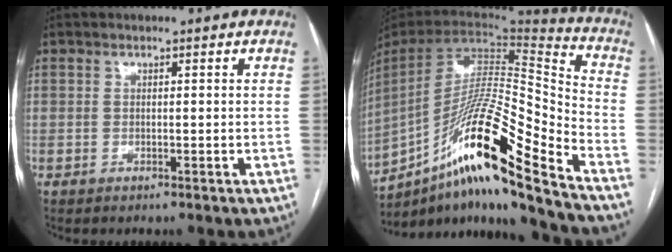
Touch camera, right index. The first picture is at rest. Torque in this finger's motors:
{"motor_torque": [1.28, -0.86, 0.64, 0.21]}